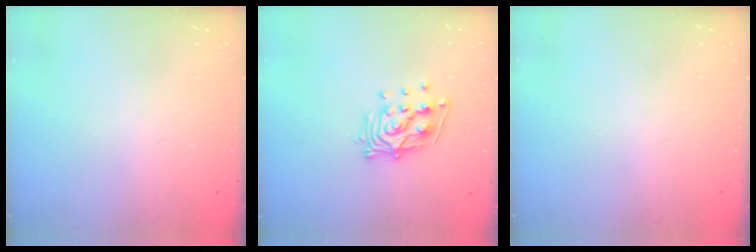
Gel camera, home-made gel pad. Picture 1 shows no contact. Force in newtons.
{"total": 11.7, "press": 11.6, "slide": 1.3}
{"total": 0.0}